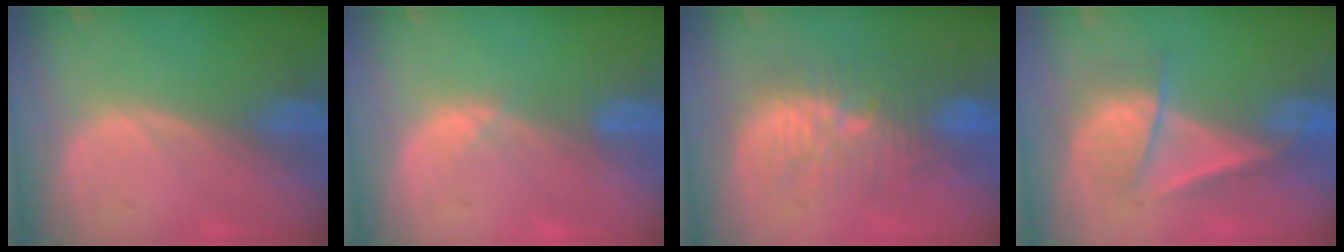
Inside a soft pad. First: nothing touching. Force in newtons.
{"total": 0.9, "press": 0.9, "slide": 0.3}
{"total": 9.5, "press": 9.0, "slide": 2.8}
{"total": 6.7, "press": 6.1, "slide": 2.9}